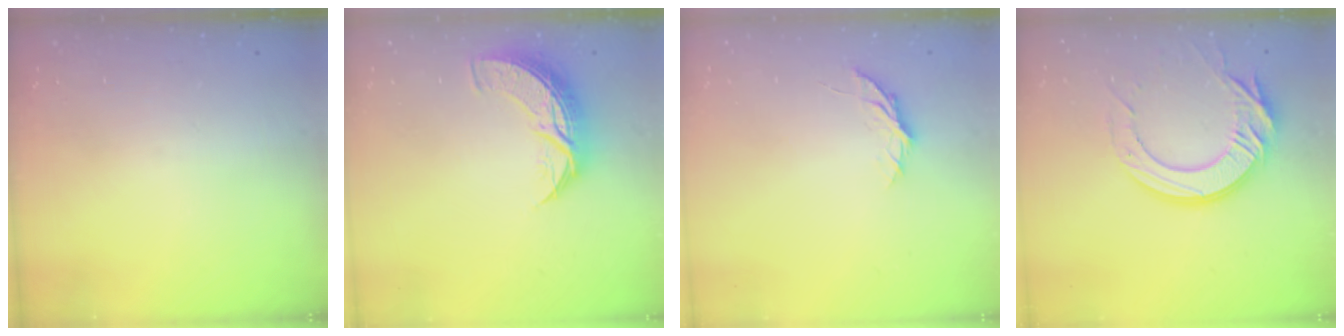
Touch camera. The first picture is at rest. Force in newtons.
{"total": 9.0, "press": 9.0, "slide": 0.6}
{"total": 5.1, "press": 5.1, "slide": 0.4}
{"total": 16.4, "press": 16.4, "slide": 1.2}